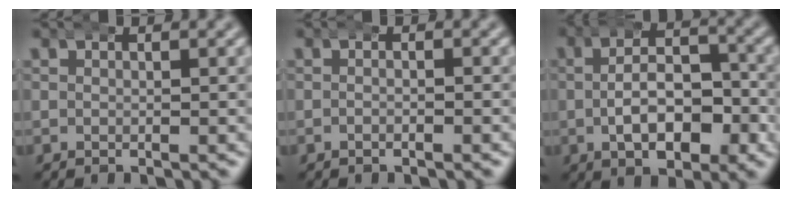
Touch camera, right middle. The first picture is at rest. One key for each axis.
{"total": 0.7, "fx": -0.5, "fy": 0.3, "fz": 0.5, "tx": 0.001, "ty": 0.007, "tz": -0.016}
{"total": 7.4, "fx": -2.0, "fy": 4.1, "fz": 5.9, "tx": -0.067, "ty": -0.002, "tz": -0.033}